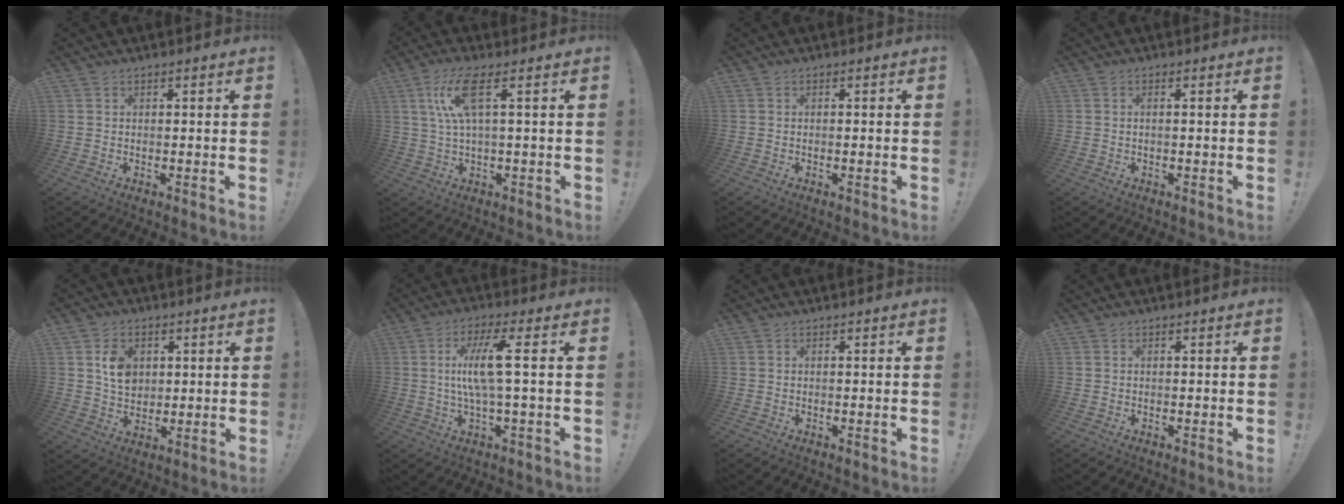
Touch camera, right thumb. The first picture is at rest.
{"total": 9.8, "force": [3.1, 2.2, 9.1], "torque": [-0.171, 0.000, 0.052]}
{"total": 0.6, "force": [-0.3, 0.0, 0.5], "torque": [-0.008, 0.000, -0.005]}
{"total": 1.1, "force": [-0.3, 0.0, 1.0], "torque": [-0.020, 0.001, -0.006]}
{"total": 8.1, "force": [2.1, 6.6, 4.2], "torque": [-0.050, -0.002, 0.039]}
{"total": 11.1, "force": [1.2, 1.1, 11.0], "torque": [-0.217, -0.004, 0.008]}
{"total": 0.0}
{"total": 0.0}